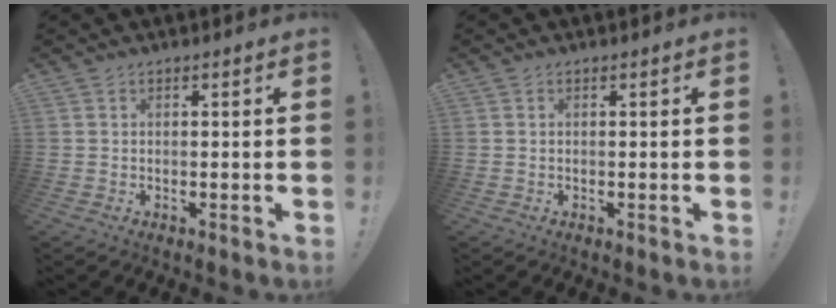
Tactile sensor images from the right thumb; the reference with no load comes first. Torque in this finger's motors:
{"motor_torque": [-0.04, 0.22, 0.07, -0.15, 0.00]}